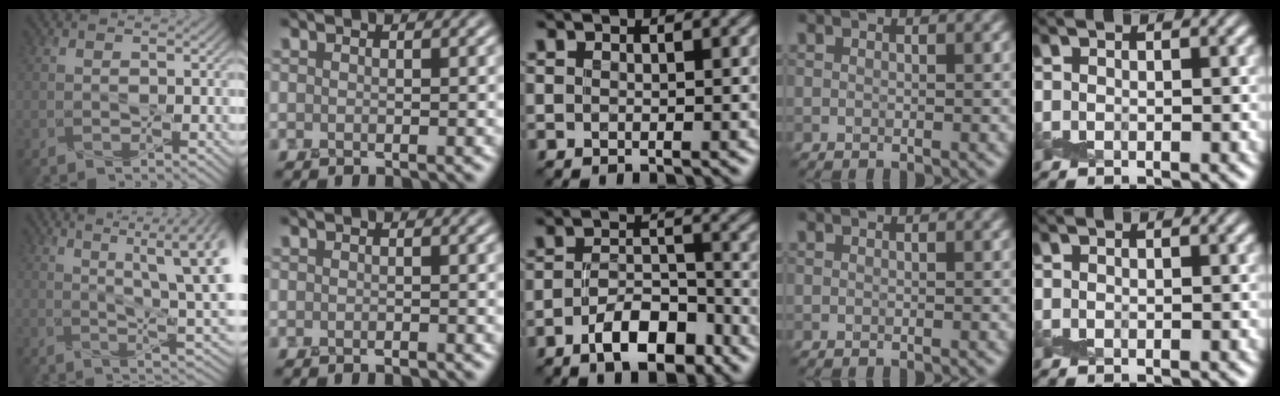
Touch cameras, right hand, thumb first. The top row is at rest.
{"thumb": {"total": 13.3, "force": [4.8, 4.2, 11.7], "torque": [-0.169, 0.024, 0.062]}, "index": {"total": 0.6, "force": [-0.4, 0.2, 0.4], "torque": [-0.009, -0.006, -0.005]}, "middle": {"total": 5.2, "force": [-3.1, 2.2, 3.6], "torque": [-0.060, 0.004, -0.055]}}